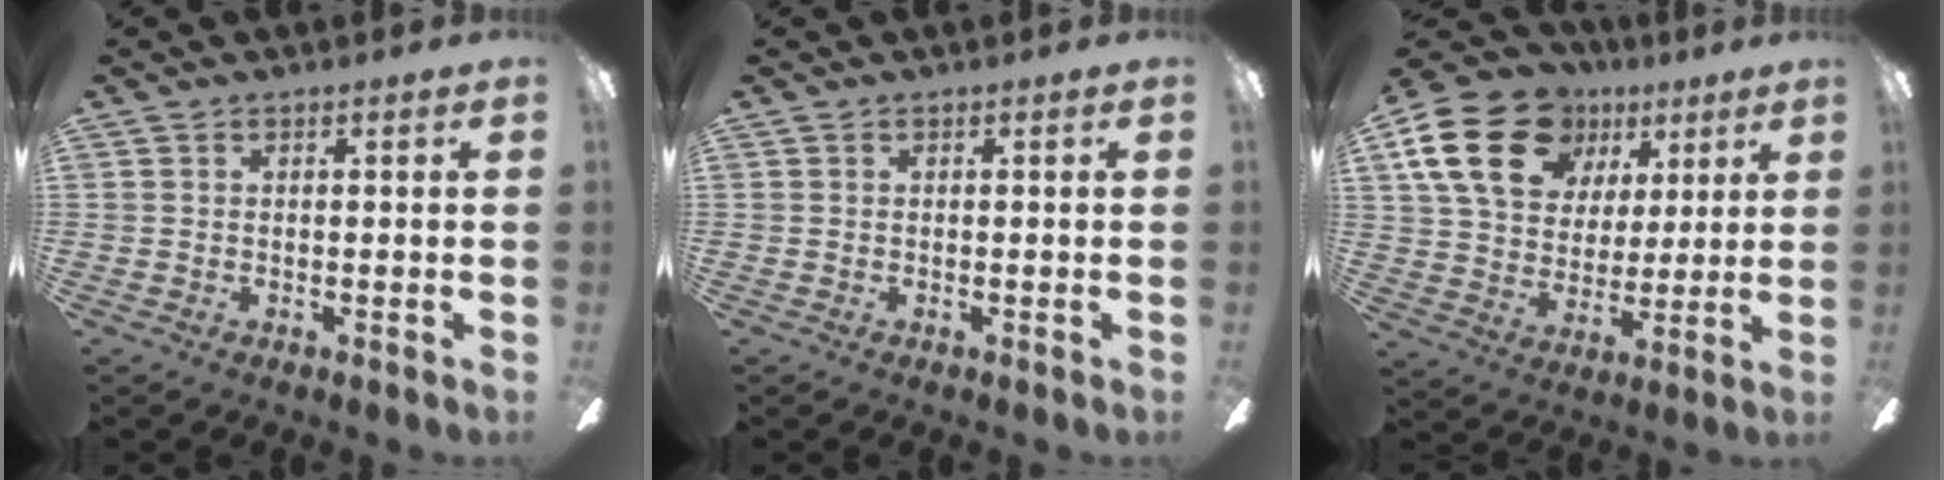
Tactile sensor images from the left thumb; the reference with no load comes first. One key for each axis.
{"total": 0.0}
{"total": 21.1, "fx": 10.1, "fy": 15.0, "fz": 10.8, "tx": -0.202, "ty": -0.033, "tz": 0.187}